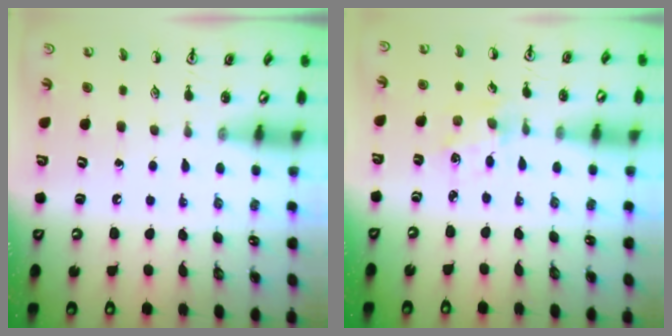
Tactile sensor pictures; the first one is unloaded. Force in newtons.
{"total": 1.6, "press": 1.5, "slide": 0.3}